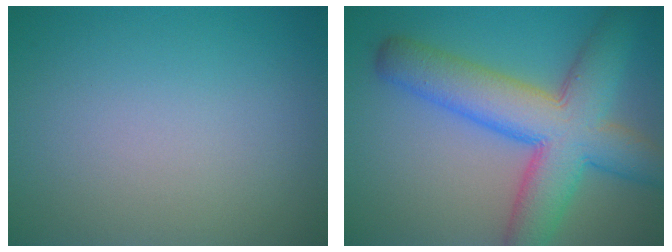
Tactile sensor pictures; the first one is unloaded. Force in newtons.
{"total": 9.9, "press": 9.9, "slide": 0.4}